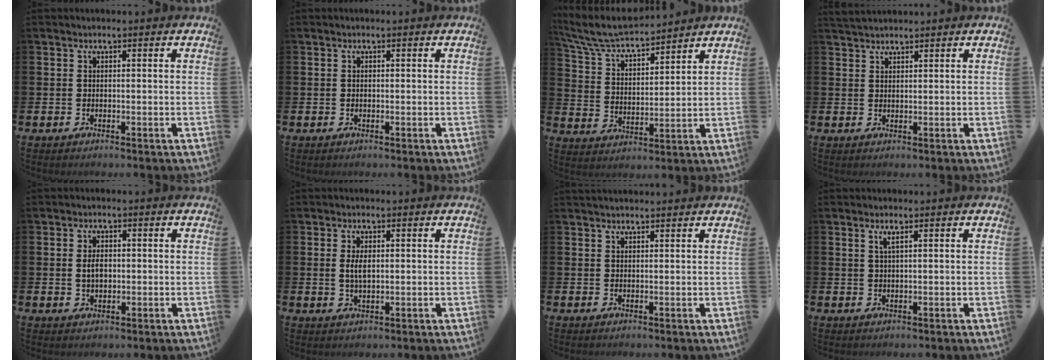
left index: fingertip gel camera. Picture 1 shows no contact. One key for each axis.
{"total": 0.0}
{"total": 7.1, "fx": 6.6, "fy": 1.0, "fz": 2.2, "tx": -0.076, "ty": -0.041, "tz": 0.116}
{"total": 2.0, "fx": 1.9, "fy": 0.4, "fz": 0.2, "tx": 0.000, "ty": -0.006, "tz": 0.034}
{"total": 2.6, "fx": 0.2, "fy": 1.6, "fz": 2.1, "tx": -0.025, "ty": 0.001, "tz": -0.002}
{"total": 2.8, "fx": 0.6, "fy": 1.2, "fz": 2.4, "tx": -0.042, "ty": 0.003, "tz": 0.006}
{"total": 1.3, "fx": 1.3, "fy": 0.2, "fz": 0.2, "tx": 0.003, "ty": -0.005, "tz": 0.021}
{"total": 1.3, "fx": 0.7, "fy": 0.1, "fz": 1.1, "tx": -0.019, "ty": 0.001, "tz": 0.012}